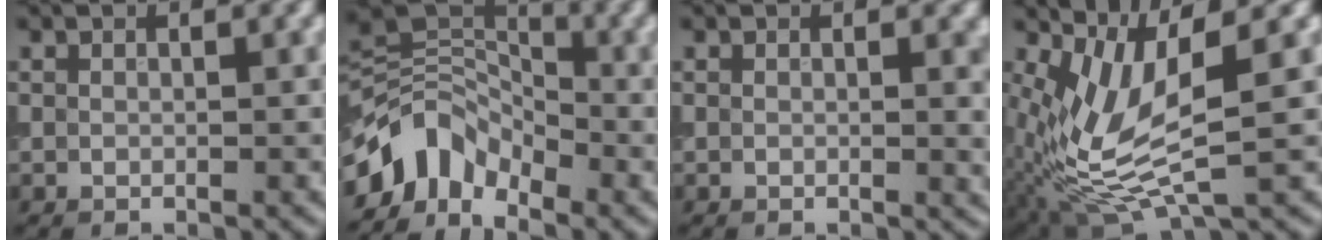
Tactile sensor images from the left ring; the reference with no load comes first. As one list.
[{"total": 4.8, "force": [-3.2, 3.0, 2.1], "torque": [-0.020, 0.004, -0.074]}, {"total": 2.3, "force": [0.1, 1.0, 2.0], "torque": [-0.018, -0.003, 0.001]}, {"total": 7.6, "force": [-0.1, 2.6, 7.1], "torque": [-0.171, -0.009, 0.001]}]